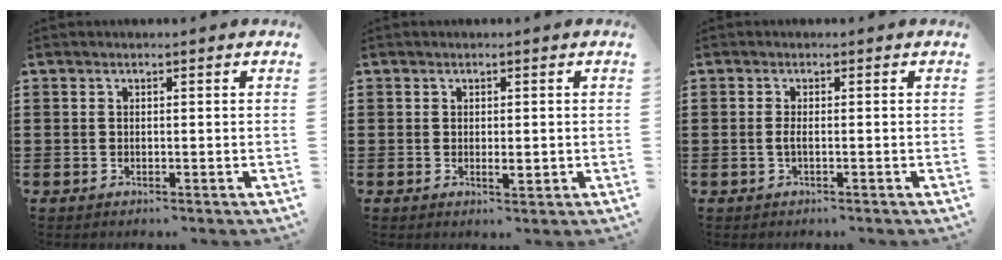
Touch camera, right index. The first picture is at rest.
{"total": 1.7, "force": [-0.2, 0.5, 1.6], "torque": [-0.029, -0.003, -0.003]}
{"total": 1.4, "force": [-0.5, 0.0, 1.3], "torque": [-0.033, -0.007, -0.010]}